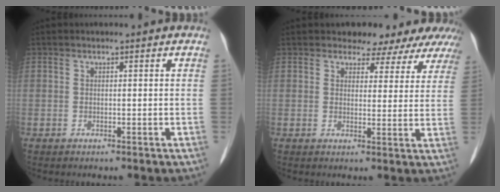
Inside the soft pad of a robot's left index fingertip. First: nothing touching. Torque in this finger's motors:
{"motor_torque": [1.12, -1.01, 0.19, 0.01]}